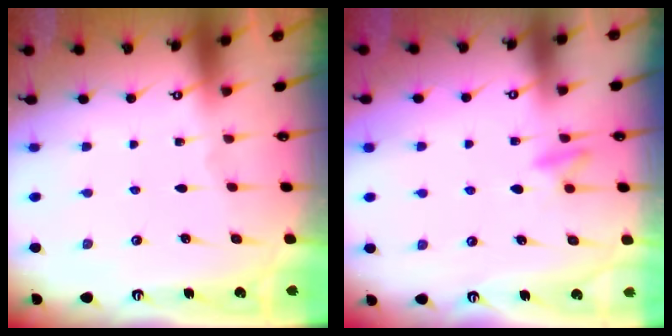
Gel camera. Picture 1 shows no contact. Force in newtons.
{"total": 9.0, "press": 8.9, "slide": 1.3}